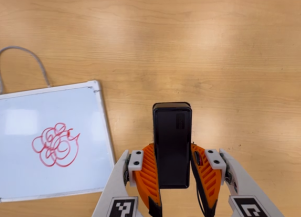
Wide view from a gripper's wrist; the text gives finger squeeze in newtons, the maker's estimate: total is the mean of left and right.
{"total": 4.7, "left": 3.7, "right": 5.8}